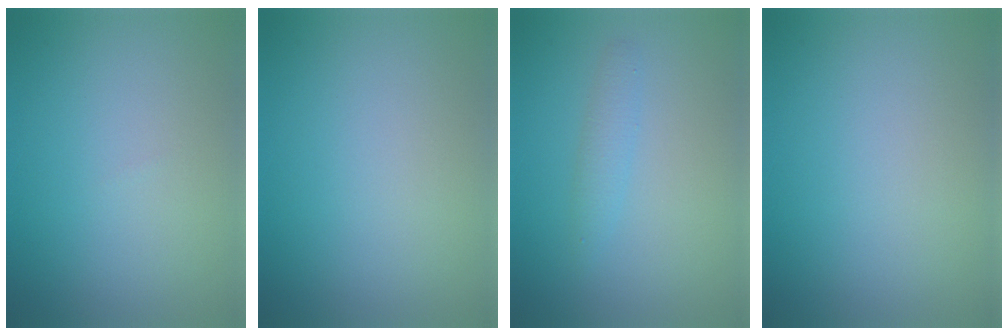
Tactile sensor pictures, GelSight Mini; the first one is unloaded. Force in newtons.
{"total": 0.0}
{"total": 1.4, "press": 1.4, "slide": 0.0}
{"total": 0.0}